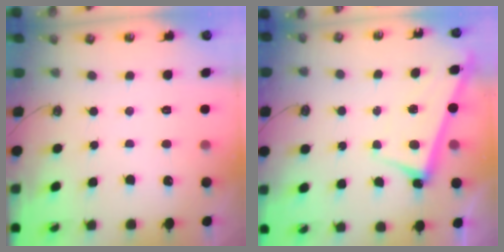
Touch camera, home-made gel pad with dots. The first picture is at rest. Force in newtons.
{"total": 2.7, "press": 2.7, "slide": 0.4}